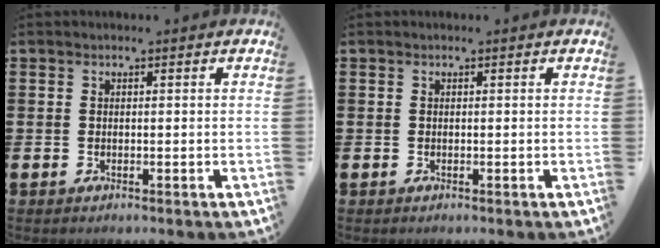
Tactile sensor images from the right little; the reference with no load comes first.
{"total": 0.0}